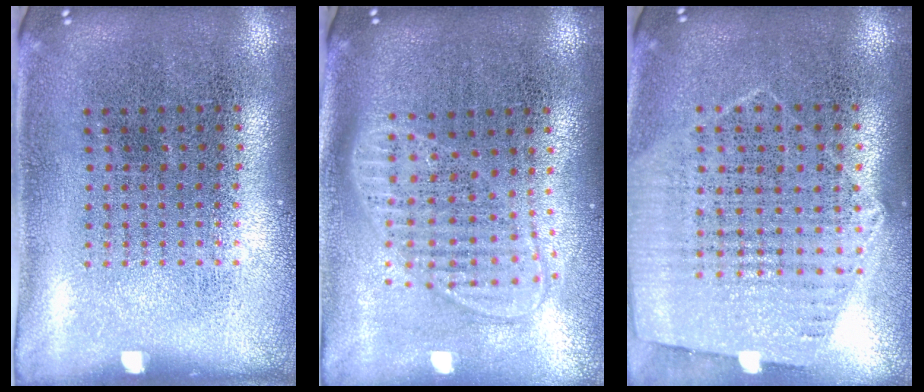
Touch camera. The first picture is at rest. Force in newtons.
{"total": 1.9, "press": 1.6, "slide": 1.1}
{"total": 1.2, "press": 1.1, "slide": 0.4}